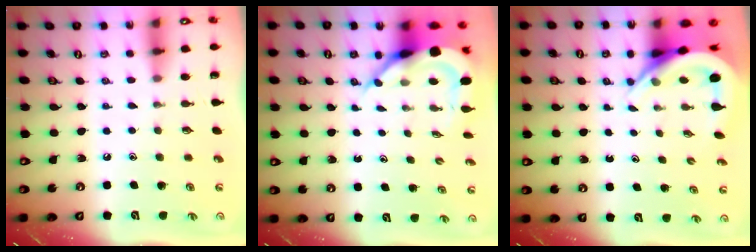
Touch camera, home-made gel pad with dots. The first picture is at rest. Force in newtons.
{"total": 8.3, "press": 8.2, "slide": 1.0}
{"total": 7.5, "press": 7.5, "slide": 1.1}